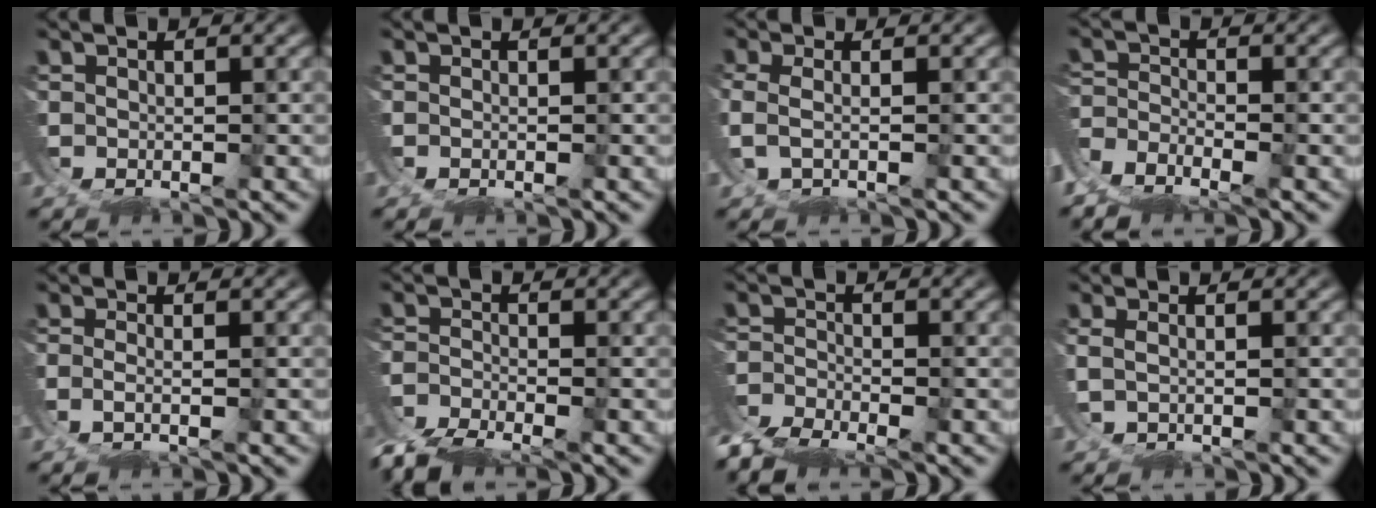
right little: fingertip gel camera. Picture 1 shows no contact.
{"total": 0.0}
{"total": 2.3, "force": [-0.2, 1.6, 1.7], "torque": [-0.052, -0.008, -0.002]}
{"total": 7.0, "force": [-4.4, 4.6, 2.9], "torque": [-0.070, -0.031, -0.067]}
{"total": 1.3, "force": [-0.5, 0.6, 1.0], "torque": [-0.027, -0.009, -0.009]}
{"total": 6.5, "force": [-5.0, 3.3, 2.6], "torque": [-0.061, -0.037, -0.071]}
{"total": 6.7, "force": [-5.0, 3.7, 2.3], "torque": [-0.059, -0.039, -0.072]}
{"total": 1.7, "force": [0.1, 1.2, 1.1], "torque": [-0.033, 0.001, 0.001]}